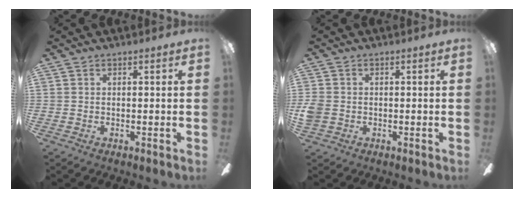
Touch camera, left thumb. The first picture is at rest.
{"total": 3.4, "force": [-0.7, 2.9, 1.6], "torque": [-0.033, 0.007, -0.012]}